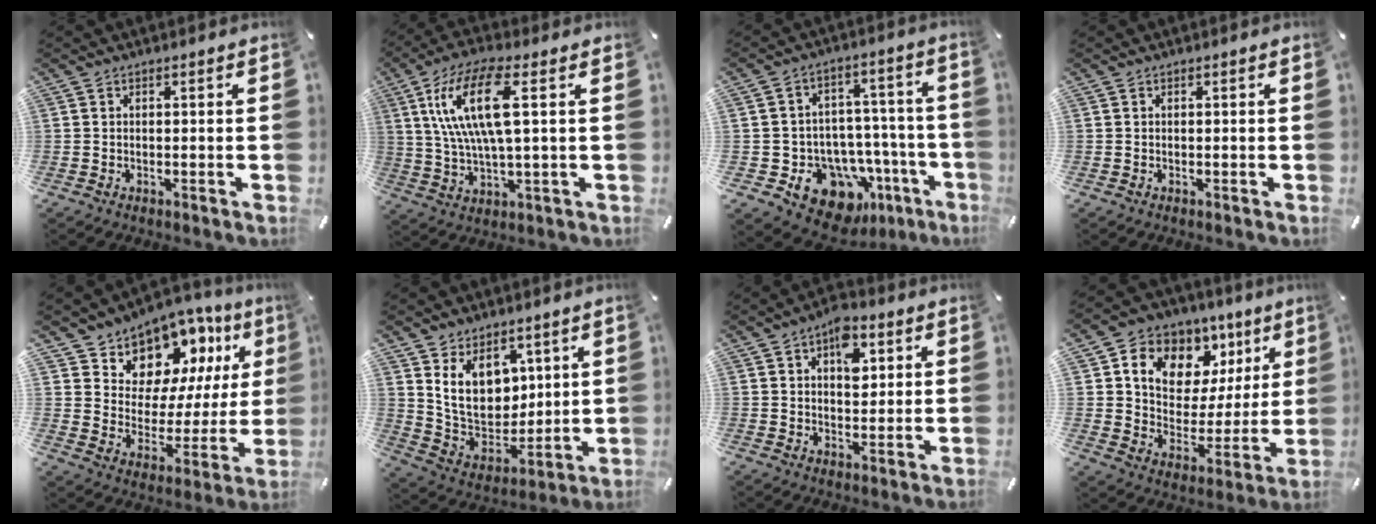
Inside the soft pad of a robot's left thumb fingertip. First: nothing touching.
{"total": 15.3, "force": [4.1, 5.0, 13.8], "torque": [-0.292, 0.000, 0.065]}
{"total": 15.6, "force": [-8.5, 10.9, 7.3], "torque": [-0.096, 0.052, -0.131]}
{"total": 0.0}
{"total": 11.1, "force": [8.5, 7.2, 1.0], "torque": [-0.029, -0.098, 0.155]}
{"total": 13.2, "force": [5.8, 10.2, 5.9], "torque": [-0.127, -0.044, 0.116]}
{"total": 8.8, "force": [3.4, 5.6, 5.8], "torque": [-0.065, -0.008, 0.054]}
{"total": 11.3, "force": [6.7, 8.4, 3.5], "torque": [-0.064, -0.058, 0.122]}